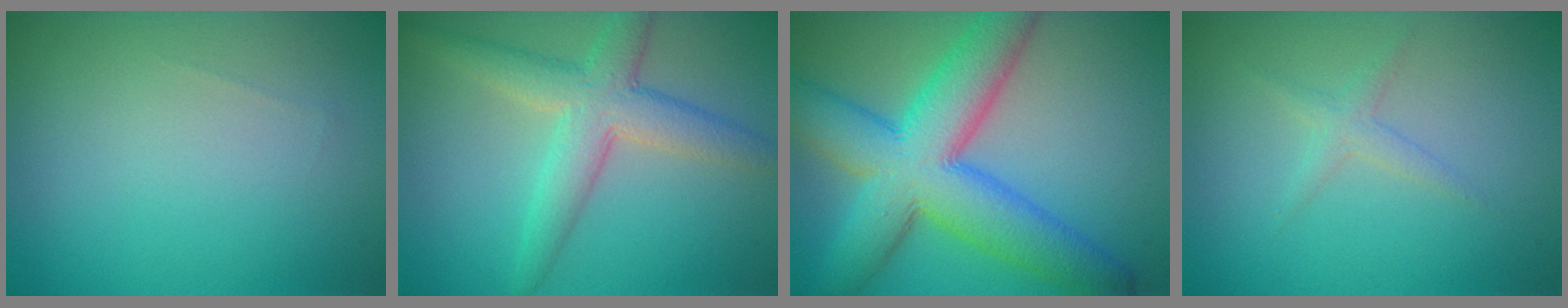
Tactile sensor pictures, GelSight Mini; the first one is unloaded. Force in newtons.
{"total": 4.9, "press": 4.9, "slide": 0.1}
{"total": 10.8, "press": 10.8, "slide": 0.2}
{"total": 1.3, "press": 1.3, "slide": 0.1}